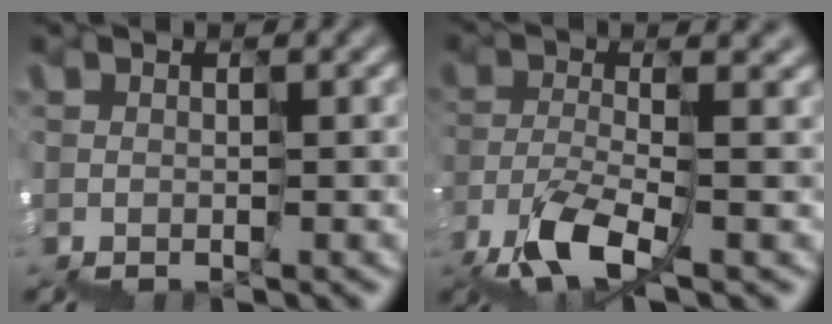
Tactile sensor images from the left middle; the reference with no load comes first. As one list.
[{"total": 5.3, "force": [-2.1, 1.7, 4.6], "torque": [-0.100, -0.002, -0.041]}]